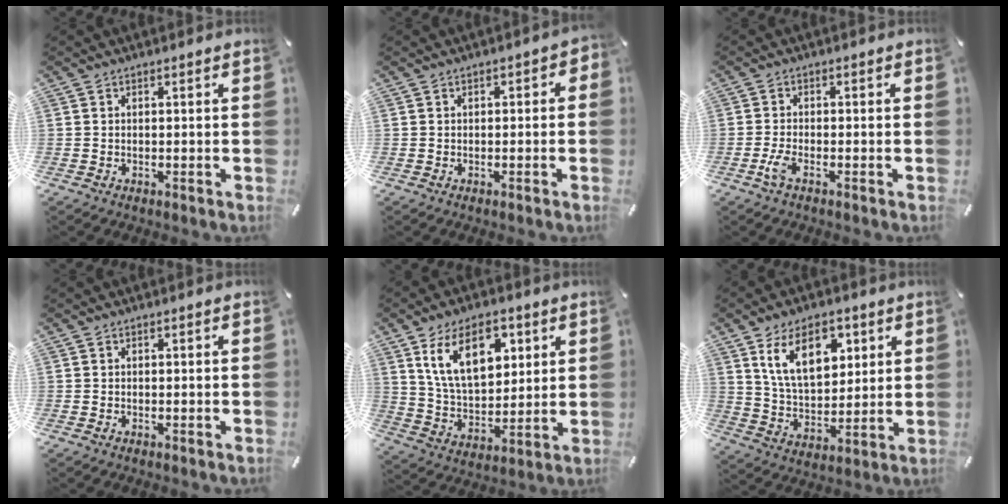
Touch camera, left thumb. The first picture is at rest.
{"total": 1.5, "force": [-0.8, 1.0, 0.8], "torque": [-0.014, 0.005, -0.016]}
{"total": 2.9, "force": [-1.3, 0.7, 2.4], "torque": [-0.062, -0.007, -0.029]}
{"total": 0.0}
{"total": 15.5, "force": [7.3, 9.0, 10.3], "torque": [-0.194, -0.012, 0.128]}
{"total": 14.2, "force": [6.9, 8.2, 9.3], "torque": [-0.168, -0.010, 0.123]}